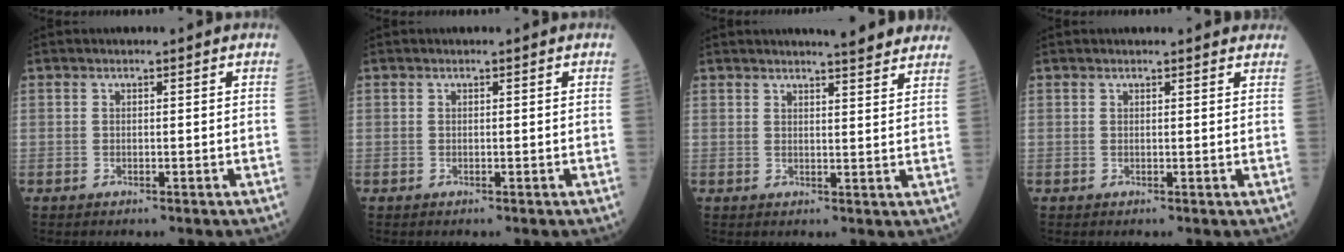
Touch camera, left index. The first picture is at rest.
{"total": 0.0}
{"total": 7.1, "force": [6.5, 0.6, 2.9], "torque": [-0.033, -0.002, 0.064]}
{"total": 3.8, "force": [3.6, 0.6, 1.0], "torque": [-0.009, 0.010, 0.026]}